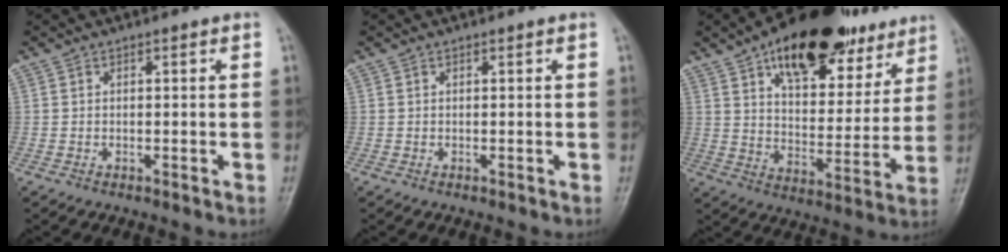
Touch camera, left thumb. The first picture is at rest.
{"total": 0.0}
{"total": 25.2, "force": [15.3, 12.4, 15.8], "torque": [-0.189, -0.032, 0.235]}